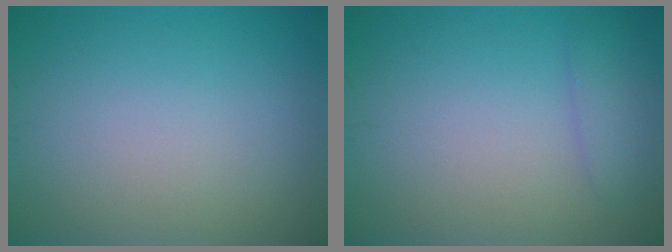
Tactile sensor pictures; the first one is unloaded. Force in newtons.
{"total": 1.7, "press": 1.6, "slide": 0.2}